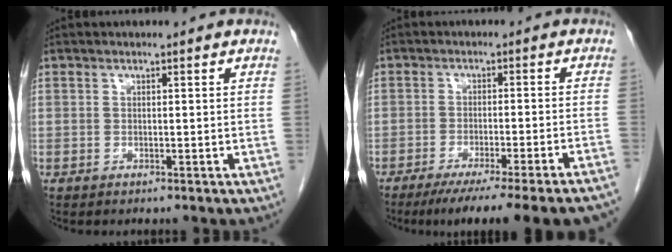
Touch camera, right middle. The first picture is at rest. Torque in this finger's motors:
{"motor_torque": [1.08, -1.06, 0.24, 0.07]}